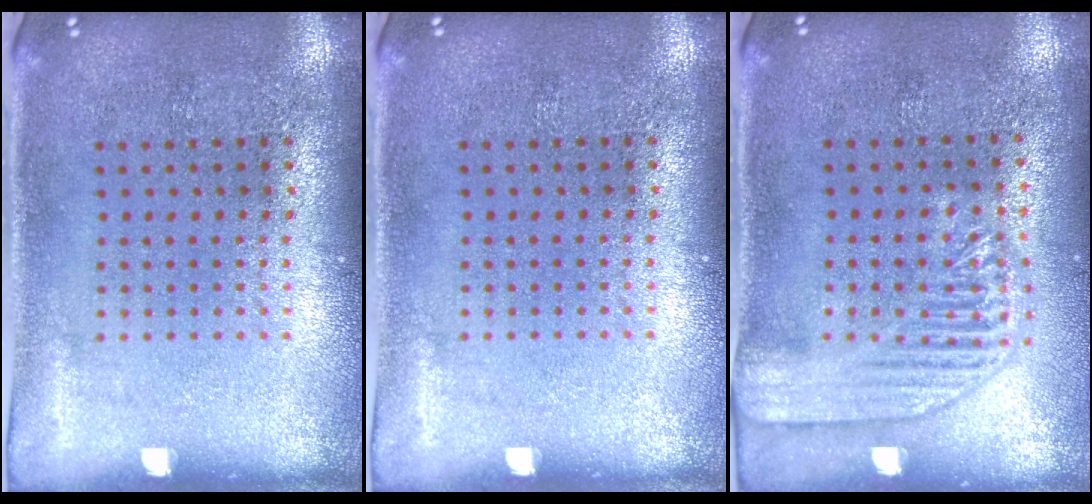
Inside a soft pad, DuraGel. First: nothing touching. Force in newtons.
{"total": 0.0}
{"total": 2.0, "press": 1.8, "slide": 0.7}